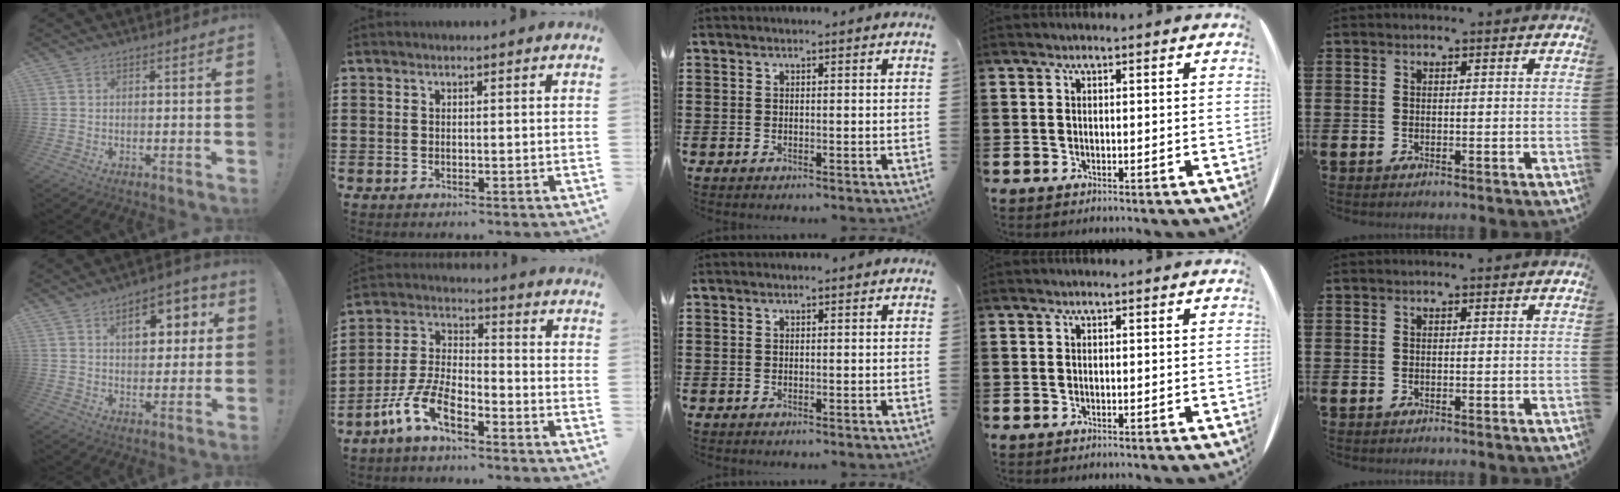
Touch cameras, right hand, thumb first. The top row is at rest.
{"thumb": {"total": 10.9, "force": [3.7, 6.2, 8.2], "torque": [-0.112, -0.001, 0.058]}, "index": {"total": 7.8, "force": [-5.4, 2.5, 4.9], "torque": [-0.131, -0.002, -0.111]}}